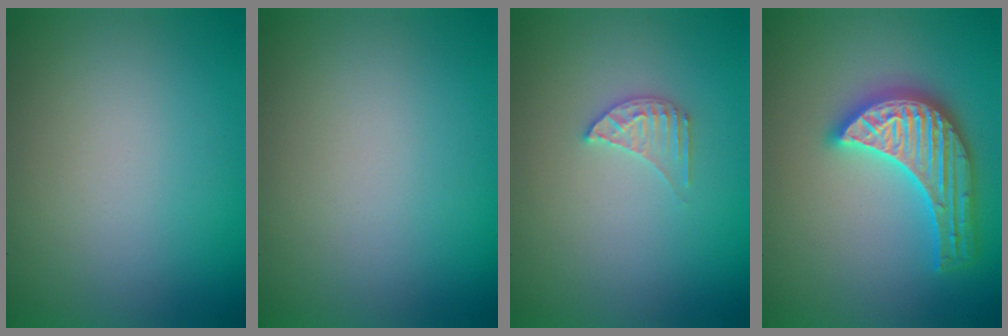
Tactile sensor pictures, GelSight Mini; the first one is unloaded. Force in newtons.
{"total": 0.0}
{"total": 1.7, "press": 1.7, "slide": 0.1}
{"total": 5.6, "press": 5.6, "slide": 0.7}